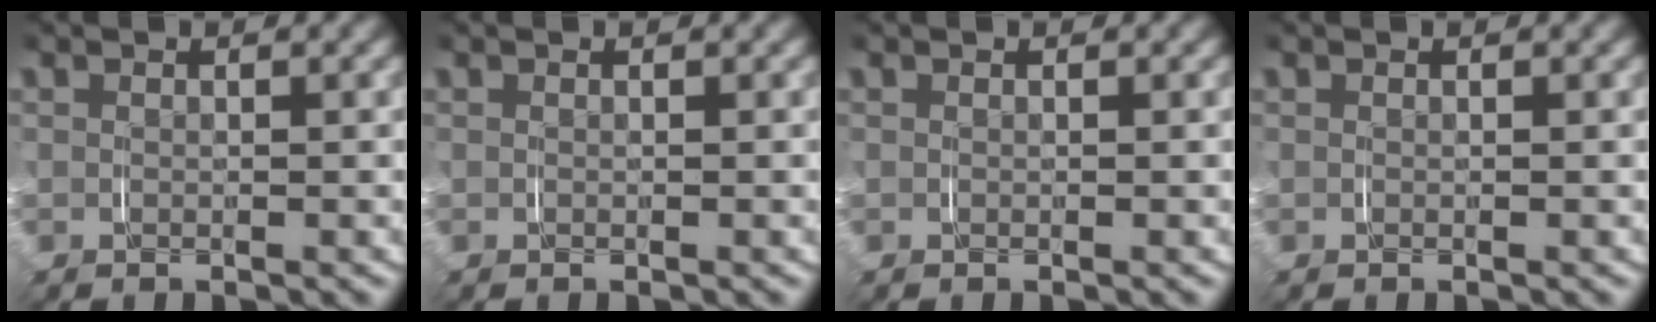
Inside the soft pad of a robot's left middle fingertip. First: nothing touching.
{"total": 0.0}
{"total": 0.0}
{"total": 0.0}